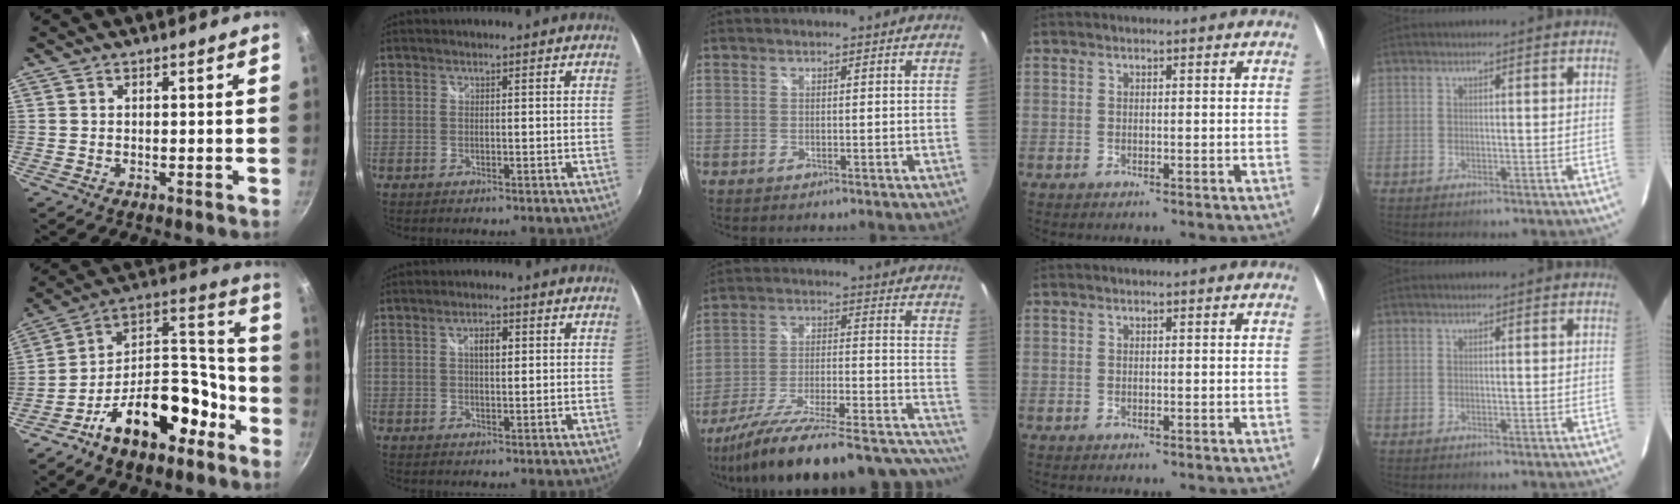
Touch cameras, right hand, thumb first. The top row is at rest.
{"thumb": {"total": 20.5, "force": [-10.8, 11.2, 13.4], "torque": [-0.163, 0.102, -0.176]}, "index": {"total": 3.0, "force": [0.8, 1.2, 2.7], "torque": [-0.044, 0.007, 0.012]}, "middle": {"total": 34.4, "force": [-29.0, 6.5, 17.4], "torque": [-0.233, -0.047, -0.407]}}